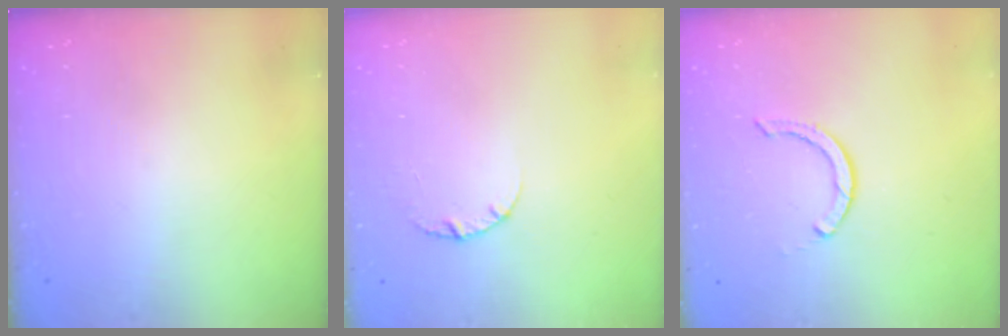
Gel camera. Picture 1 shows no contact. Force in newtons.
{"total": 2.5, "press": 2.5, "slide": 0.3}
{"total": 2.6, "press": 2.6, "slide": 0.1}